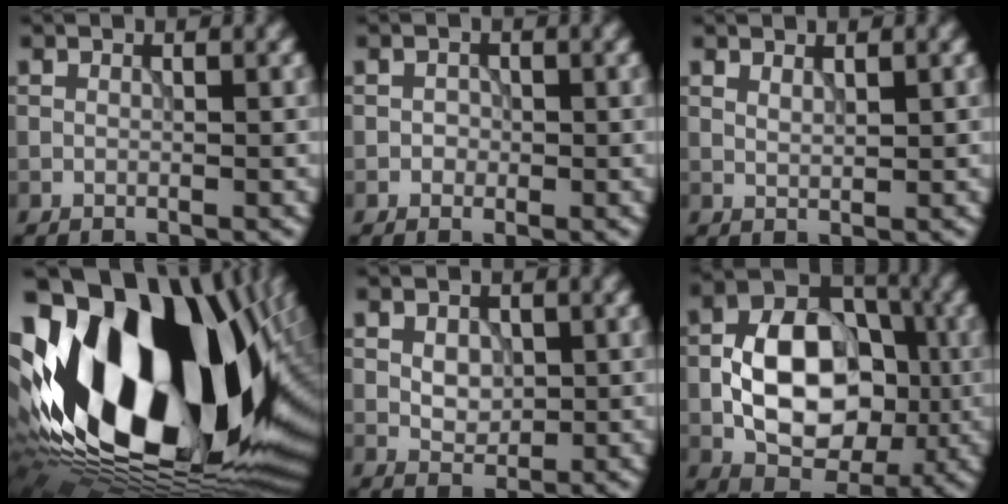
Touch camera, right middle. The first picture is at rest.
{"total": 1.0, "force": [-0.2, 0.9, 0.4], "torque": [-0.005, -0.002, -0.006]}
{"total": 1.0, "force": [0.7, 0.2, 0.6], "torque": [-0.018, -0.002, 0.014]}
{"total": 21.3, "force": [0.1, 12.4, 17.4], "torque": [-0.335, -0.016, 0.000]}
{"total": 2.2, "force": [0.2, 1.5, 1.5], "torque": [-0.028, -0.002, 0.004]}
{"total": 9.6, "force": [-1.6, 6.4, 7.0], "torque": [-0.116, 0.015, -0.033]}